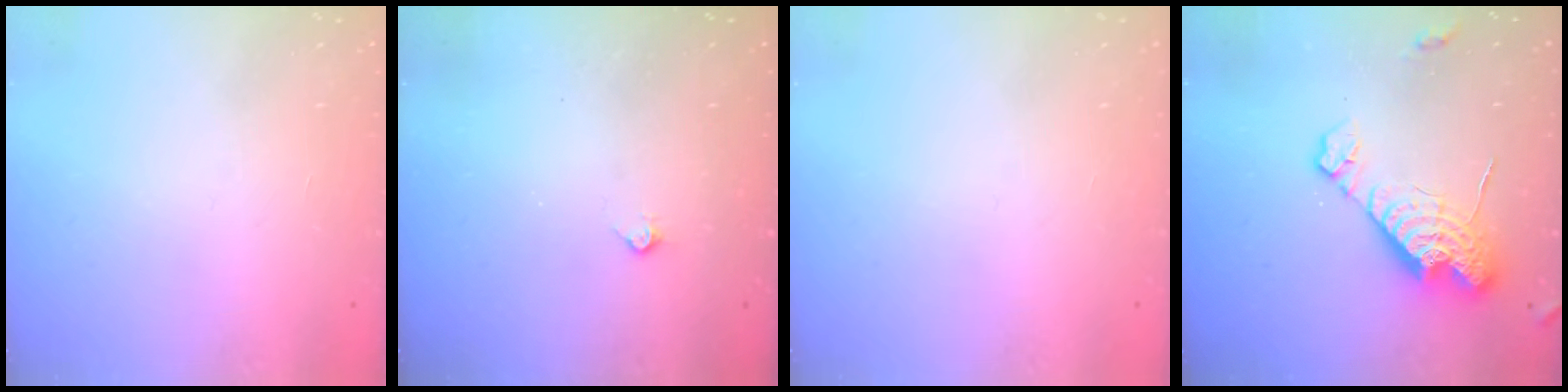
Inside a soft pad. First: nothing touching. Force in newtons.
{"total": 2.2, "press": 2.2, "slide": 0.4}
{"total": 0.0}
{"total": 12.9, "press": 12.8, "slide": 1.0}